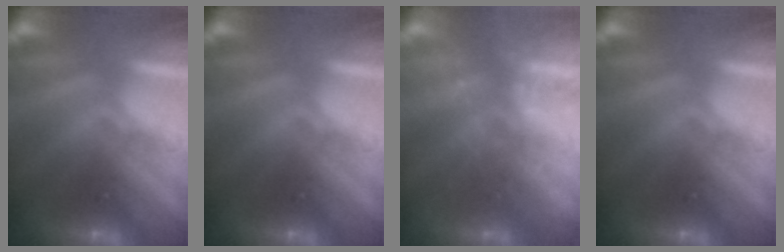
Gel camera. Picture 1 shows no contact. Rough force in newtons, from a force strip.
{"total": 0.0}
{"total": 2.1}
{"total": 0.0}